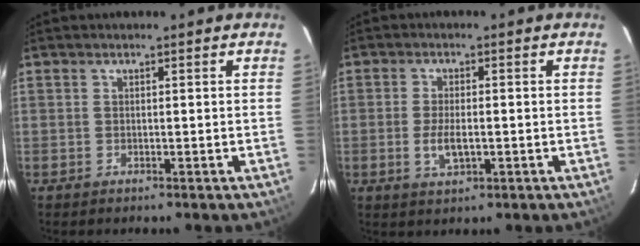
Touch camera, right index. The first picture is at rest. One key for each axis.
{"total": 4.6, "fx": -1.1, "fy": 1.9, "fz": 4.1, "tx": -0.084, "ty": -0.005, "tz": -0.020}